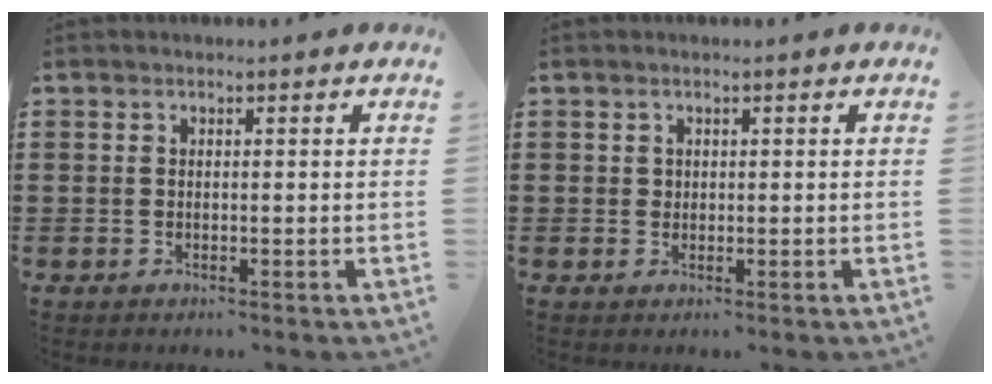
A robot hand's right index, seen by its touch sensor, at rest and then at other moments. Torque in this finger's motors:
{"motor_torque": [0.08, 0.21, 0.02, 0.01]}